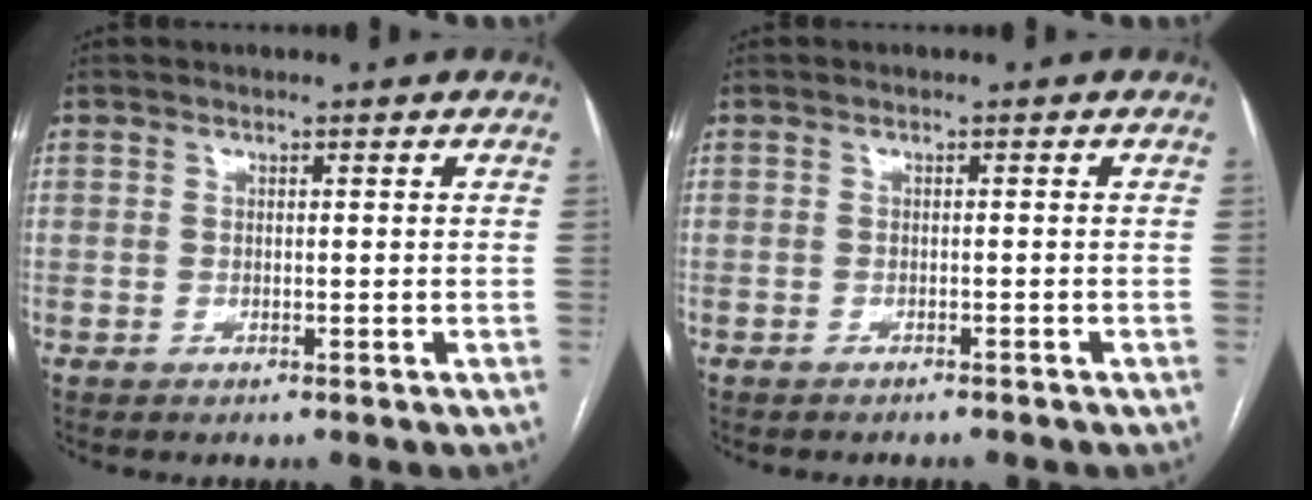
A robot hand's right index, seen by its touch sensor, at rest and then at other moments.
{"total": 2.8, "force": [-2.5, 0.9, 0.8], "torque": [-0.013, -0.003, -0.027]}